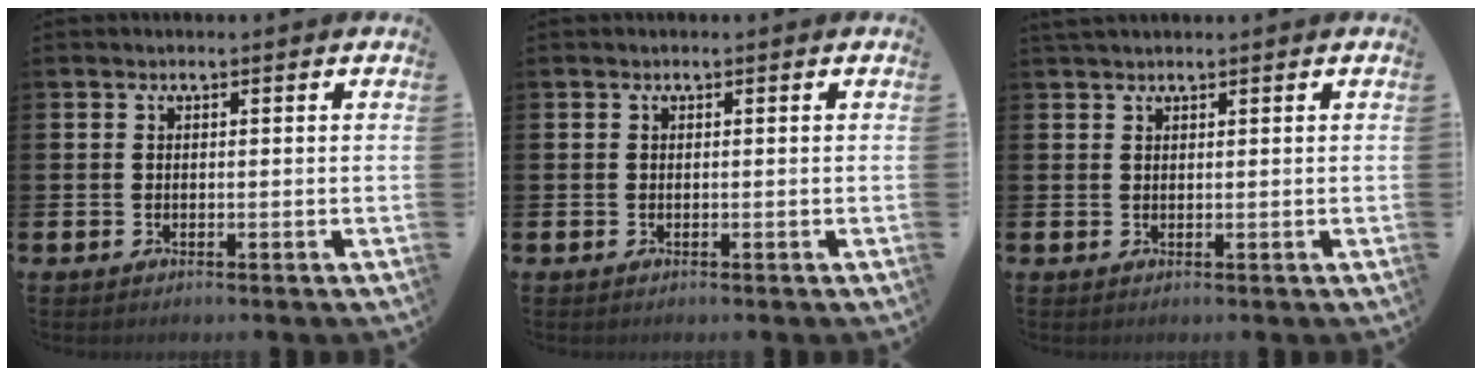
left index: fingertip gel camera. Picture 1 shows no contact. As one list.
[{"total": 0.0}, {"total": 1.3, "force": [1.2, 0.3, 0.3], "torque": [0.001, 0.001, 0.021]}]